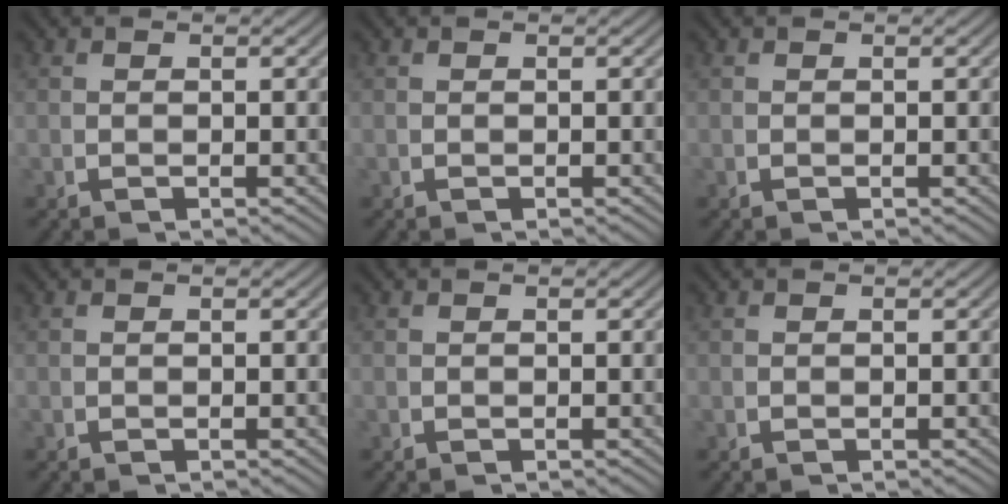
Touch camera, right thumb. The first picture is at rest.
{"total": 0.0}
{"total": 0.0}
{"total": 0.0}
{"total": 0.0}
{"total": 0.0}